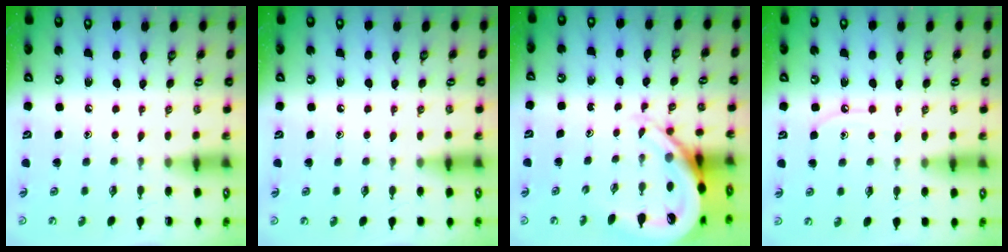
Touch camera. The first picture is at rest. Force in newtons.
{"total": 3.7, "press": 3.6, "slide": 0.4}
{"total": 9.0, "press": 8.9, "slide": 1.0}
{"total": 6.5, "press": 6.5, "slide": 0.8}